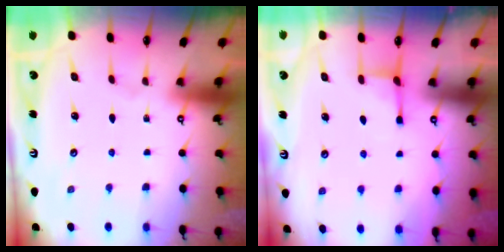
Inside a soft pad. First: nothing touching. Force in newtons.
{"total": 3.0, "press": 3.0, "slide": 0.4}